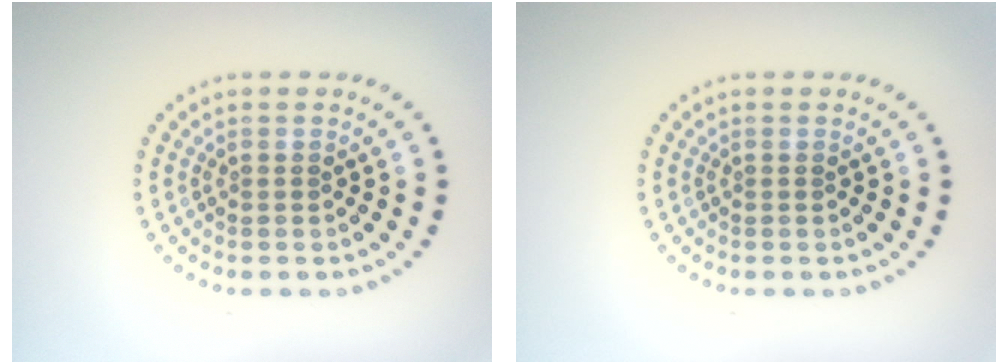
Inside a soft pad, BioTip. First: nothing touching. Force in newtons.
{"total": 0.0}